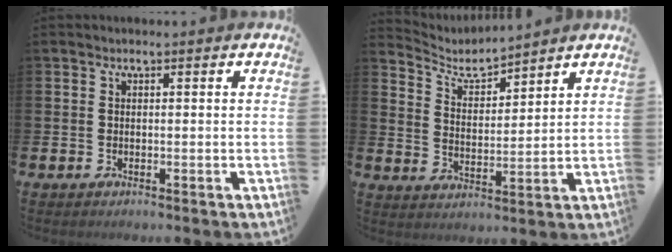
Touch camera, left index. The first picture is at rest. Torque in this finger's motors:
{"motor_torque": [-0.53, -0.72, -0.17, -0.04]}